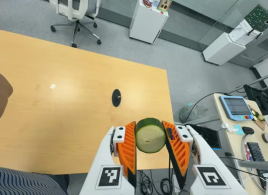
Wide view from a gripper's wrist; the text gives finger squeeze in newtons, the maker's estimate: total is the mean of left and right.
{"total": 10.0, "left": 9.5, "right": 10.4}